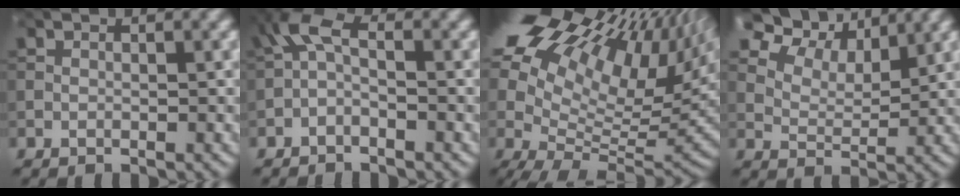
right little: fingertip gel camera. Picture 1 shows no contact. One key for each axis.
{"total": 3.1, "fx": -1.0, "fy": 1.4, "fz": 2.5, "tx": -0.058, "ty": 0.009, "tz": -0.035}
{"total": 19.5, "fx": 9.4, "fy": 8.8, "fz": 14.7, "tx": -0.257, "ty": 0.038, "tz": 0.170}
{"total": 10.3, "fx": 7.1, "fy": 5.2, "fz": 5.4, "tx": -0.106, "ty": 0.010, "tz": 0.117}